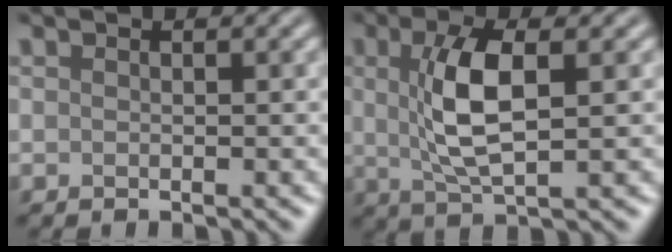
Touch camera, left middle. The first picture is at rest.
{"total": 5.7, "force": [0.9, 2.0, 5.3], "torque": [-0.113, 0.005, 0.019]}